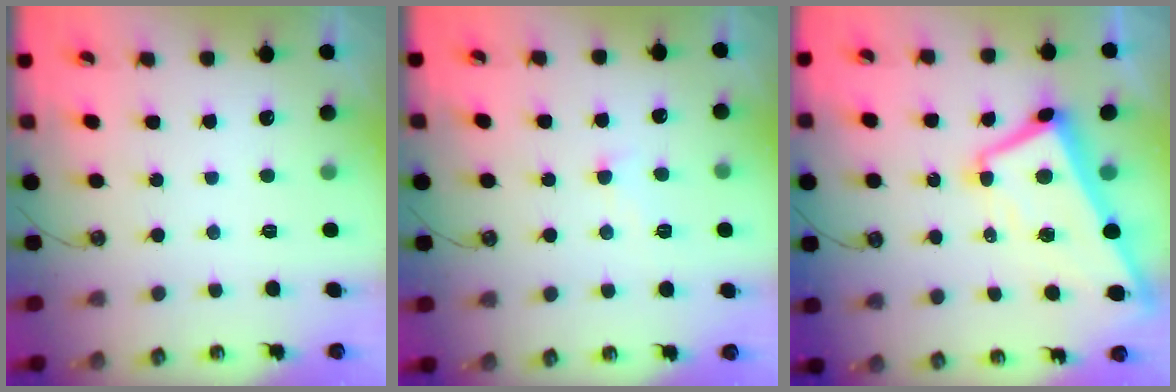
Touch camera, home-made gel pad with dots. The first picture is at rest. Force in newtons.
{"total": 2.6, "press": 2.6, "slide": 0.5}
{"total": 9.6, "press": 9.4, "slide": 2.0}